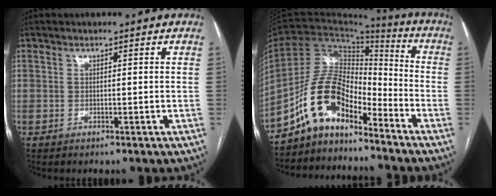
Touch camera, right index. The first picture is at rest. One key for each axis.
{"total": 11.4, "fx": -8.3, "fy": 4.7, "fz": 6.2, "tx": -0.127, "ty": 0.039, "tz": -0.156}